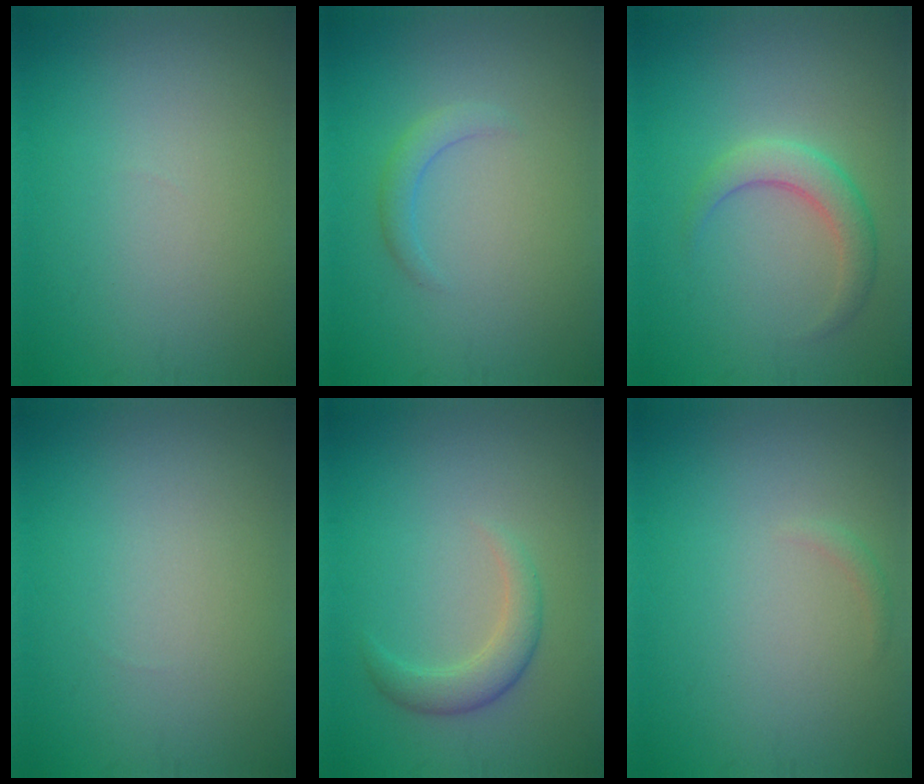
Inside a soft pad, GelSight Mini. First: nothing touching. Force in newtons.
{"total": 1.4, "press": 1.4, "slide": 0.0}
{"total": 2.8, "press": 2.8, "slide": 0.1}
{"total": 0.0}
{"total": 2.4, "press": 2.4, "slide": 0.1}
{"total": 0.6, "press": 0.6, "slide": 0.1}